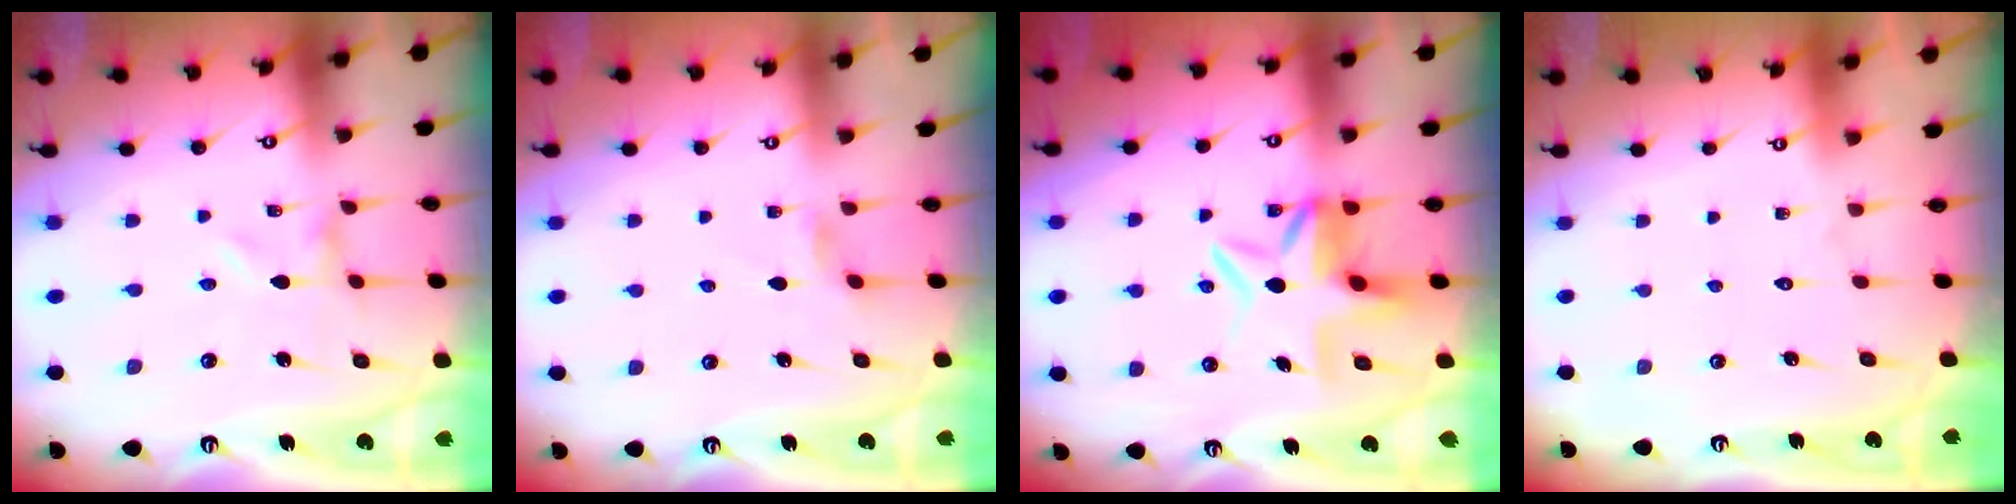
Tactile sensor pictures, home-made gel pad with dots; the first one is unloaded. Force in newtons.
{"total": 2.5, "press": 2.4, "slide": 0.4}
{"total": 6.8, "press": 6.1, "slide": 3.0}
{"total": 1.5, "press": 1.5, "slide": 0.1}